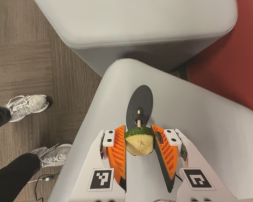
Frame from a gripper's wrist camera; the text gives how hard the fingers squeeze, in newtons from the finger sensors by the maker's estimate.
{"total": 11.6, "left": 11.9, "right": 11.3}